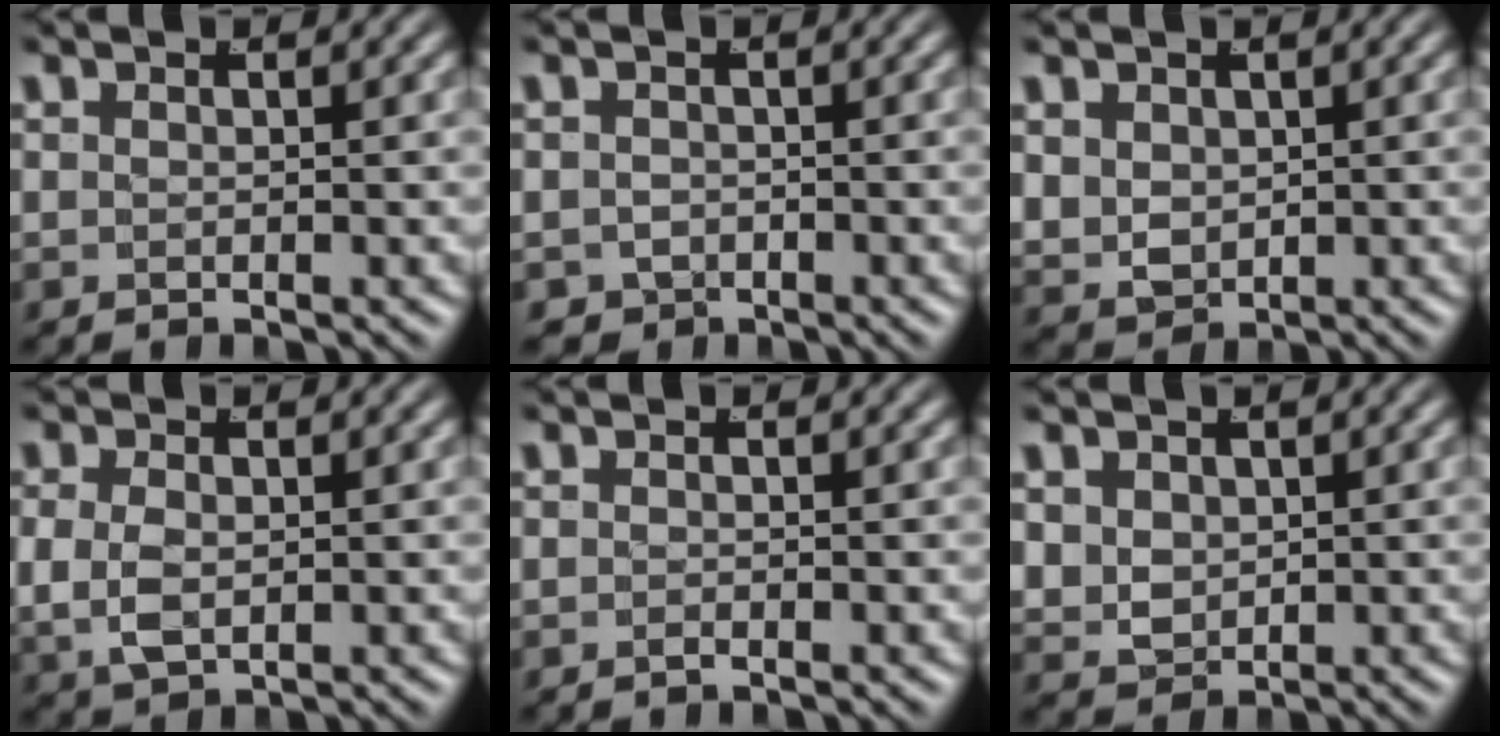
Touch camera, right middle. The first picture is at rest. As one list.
[{"total": 3.2, "force": [-2.0, 2.4, 0.3], "torque": [-0.014, -0.023, -0.028]}, {"total": 4.2, "force": [0.3, 3.6, 2.0], "torque": [-0.060, -0.028, 0.026]}, {"total": 3.3, "force": [0.0, 2.4, 2.3], "torque": [-0.063, -0.016, 0.013]}, {"total": 0.5, "force": [-0.5, -0.1, 0.2], "torque": [-0.004, 0.000, -0.009]}, {"total": 4.1, "force": [0.5, 3.6, 1.9], "torque": [-0.060, -0.027, 0.028]}]